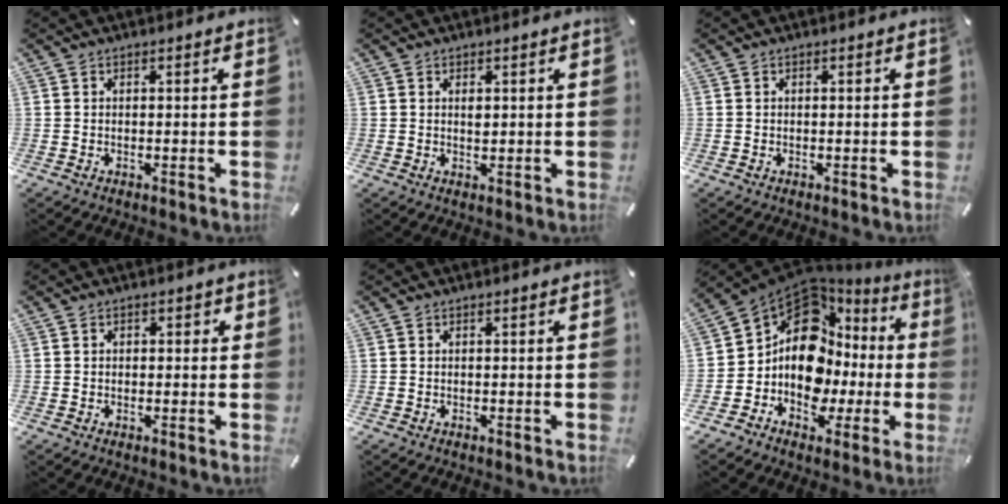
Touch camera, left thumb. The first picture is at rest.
{"total": 1.2, "force": [0.4, 0.7, 1.0], "torque": [-0.022, 0.001, 0.006]}
{"total": 0.0}
{"total": 1.3, "force": [-0.1, 1.2, 0.7], "torque": [-0.014, 0.007, -0.005]}
{"total": 0.0}
{"total": 14.2, "force": [1.5, 12.0, 7.6], "torque": [-0.135, -0.048, 0.031]}